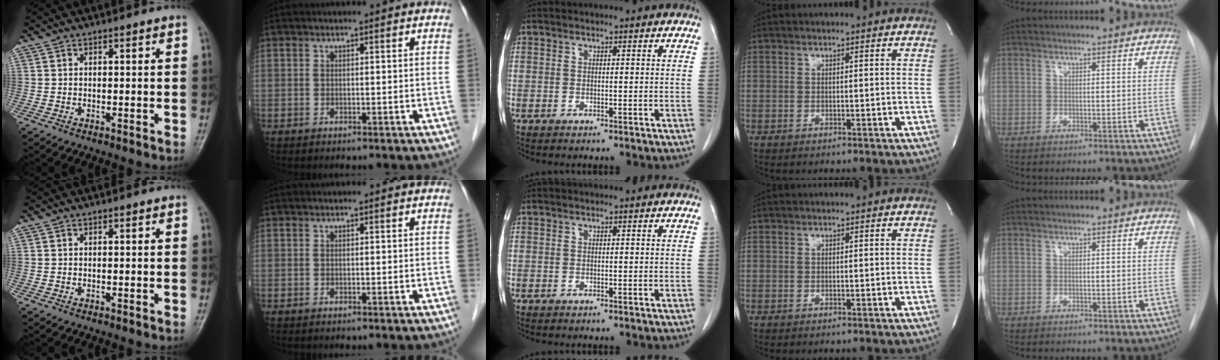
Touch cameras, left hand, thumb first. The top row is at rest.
{}